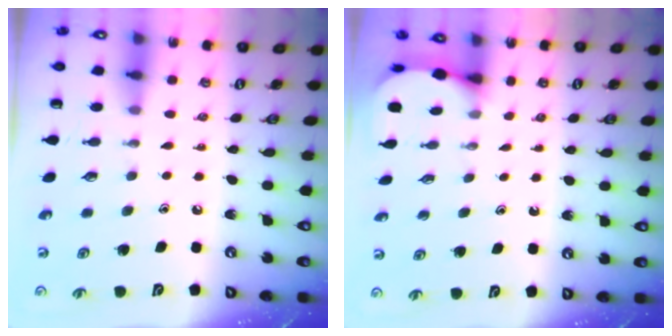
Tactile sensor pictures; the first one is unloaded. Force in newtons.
{"total": 2.6, "press": 2.6, "slide": 0.2}